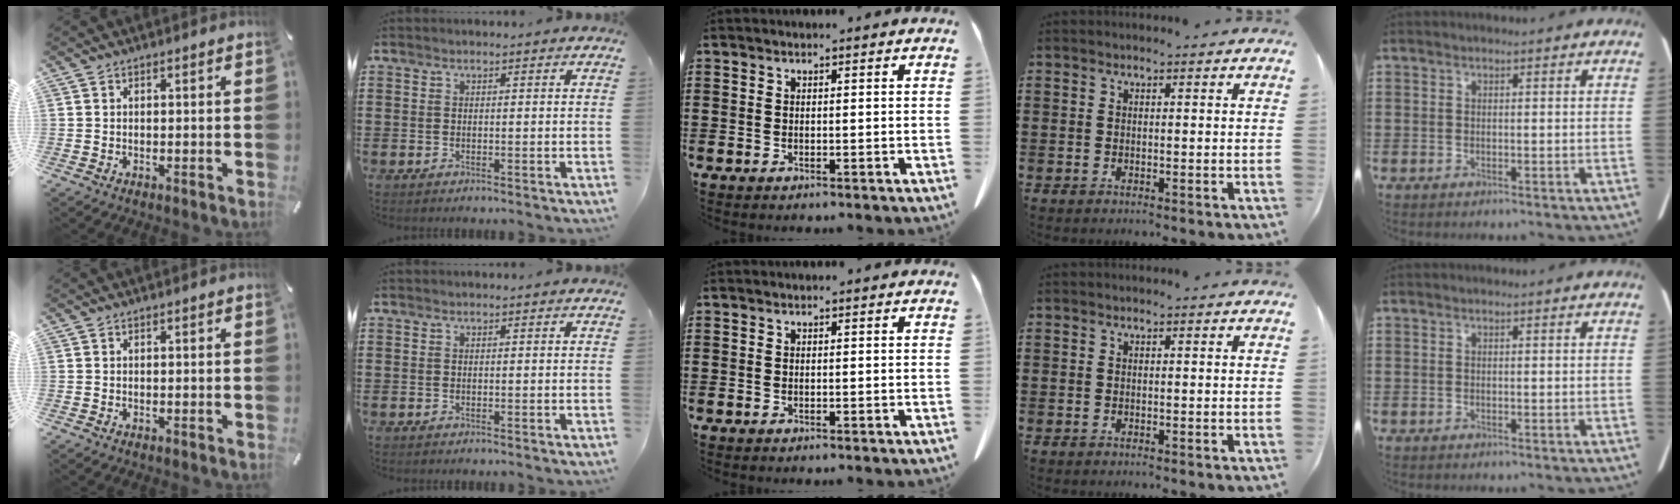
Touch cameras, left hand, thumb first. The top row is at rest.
{}